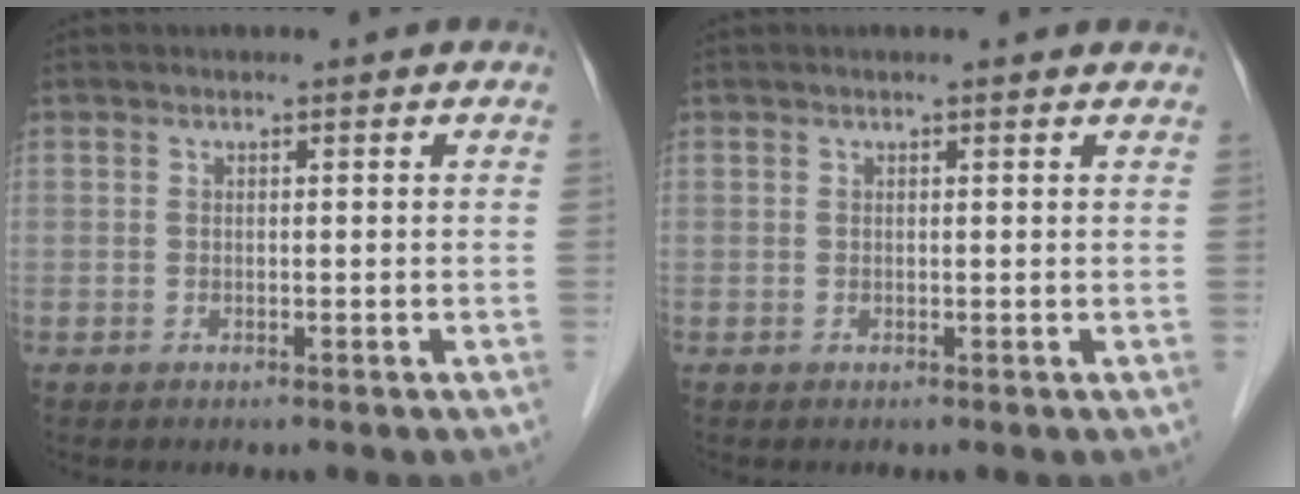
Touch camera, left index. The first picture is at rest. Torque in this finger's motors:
{"motor_torque": [0.16, -0.29, 0.01, -0.01]}